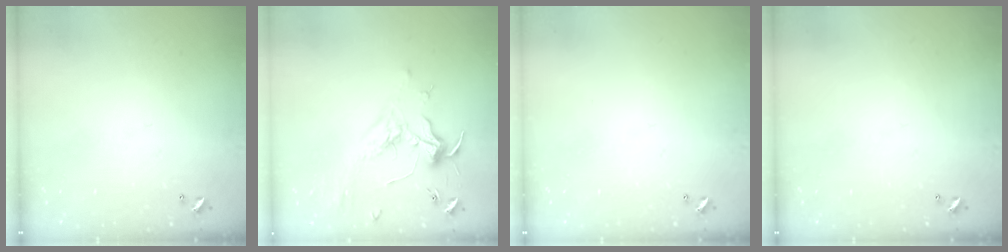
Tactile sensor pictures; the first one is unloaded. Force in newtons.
{"total": 2.0, "press": 1.9, "slide": 0.7}
{"total": 0.0}
{"total": 0.0}